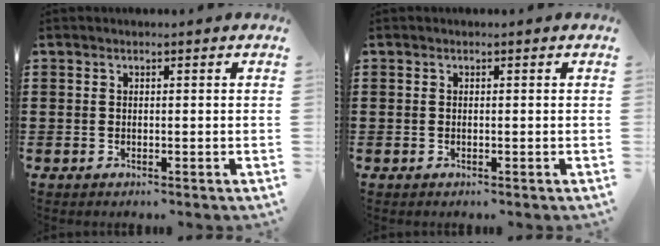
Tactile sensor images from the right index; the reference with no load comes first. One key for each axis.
{"total": 0.0}